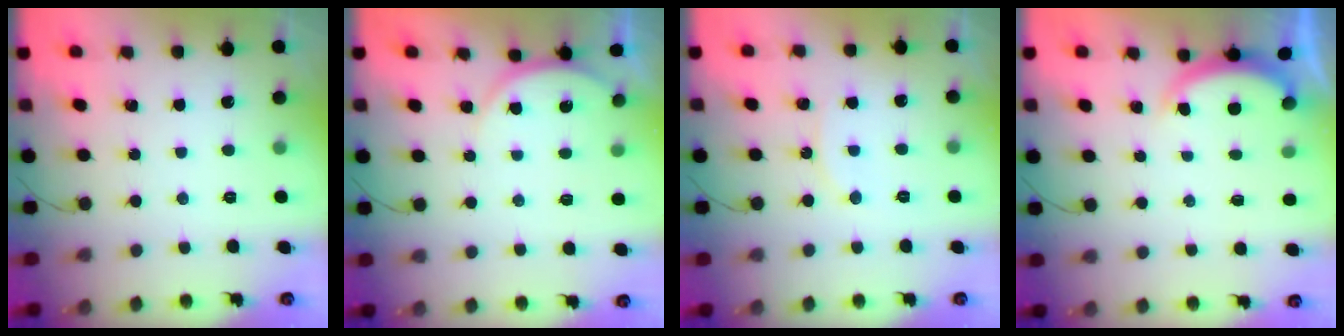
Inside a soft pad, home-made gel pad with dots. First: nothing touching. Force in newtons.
{"total": 5.2, "press": 5.1, "slide": 0.6}
{"total": 6.9, "press": 6.9, "slide": 0.7}
{"total": 2.2, "press": 2.2, "slide": 0.5}